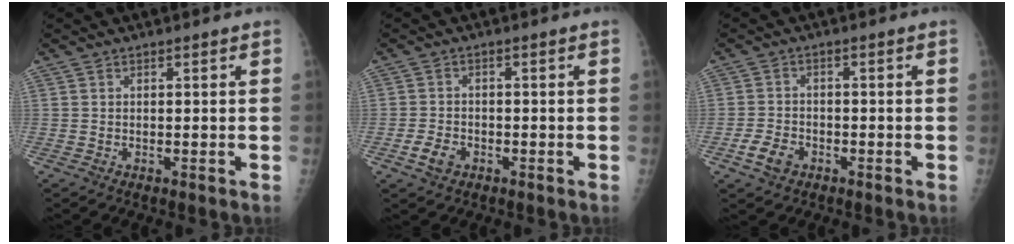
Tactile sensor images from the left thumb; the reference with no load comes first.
{"total": 3.4, "force": [-1.6, 2.4, 1.8], "torque": [-0.030, 0.008, -0.027]}
{"total": 4.4, "force": [-2.2, 3.1, 2.2], "torque": [-0.038, 0.012, -0.037]}